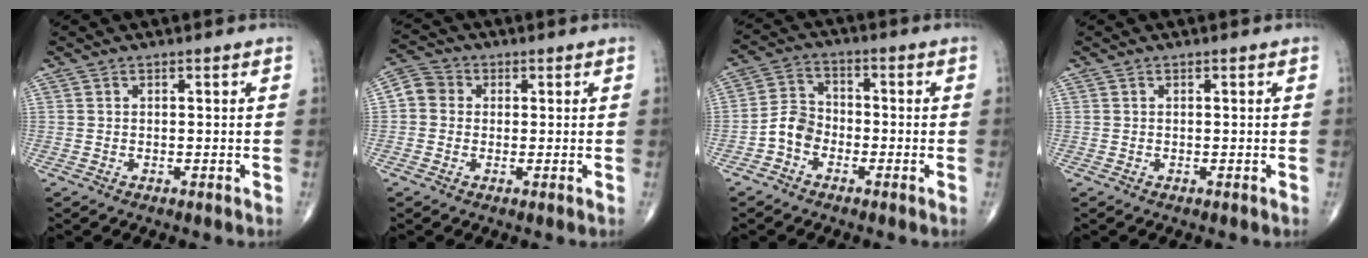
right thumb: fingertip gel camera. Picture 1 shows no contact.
{"total": 4.7, "force": [0.2, 4.3, 1.8], "torque": [-0.019, 0.012, -0.006]}
{"total": 5.6, "force": [-2.5, 4.2, 2.7], "torque": [-0.036, 0.025, -0.060]}
{"total": 0.0}